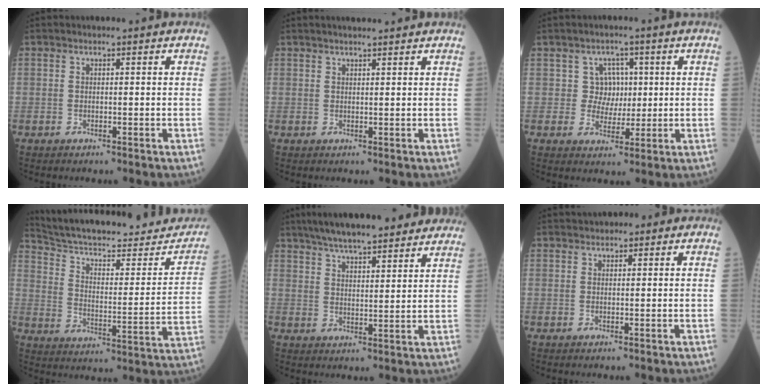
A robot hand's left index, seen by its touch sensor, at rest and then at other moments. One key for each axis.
{"total": 4.0, "fx": 3.6, "fy": 0.2, "fz": 1.7, "tx": -0.020, "ty": 0.023, "tz": 0.051}
{"total": 4.0, "fx": 0.8, "fy": 3.9, "fz": 0.6, "tx": -0.004, "ty": 0.007, "tz": 0.011}
{"total": 26.0, "fx": 23.7, "fy": 5.5, "fz": 9.2, "tx": -0.134, "ty": -0.041, "tz": 0.314}
{"total": 16.1, "fx": 13.6, "fy": 3.1, "fz": 8.1, "tx": -0.130, "ty": 0.031, "tz": 0.196}
{"total": 1.5, "fx": 0.6, "fy": 1.1, "fz": 0.8, "tx": -0.013, "ty": 0.013, "tz": 0.006}